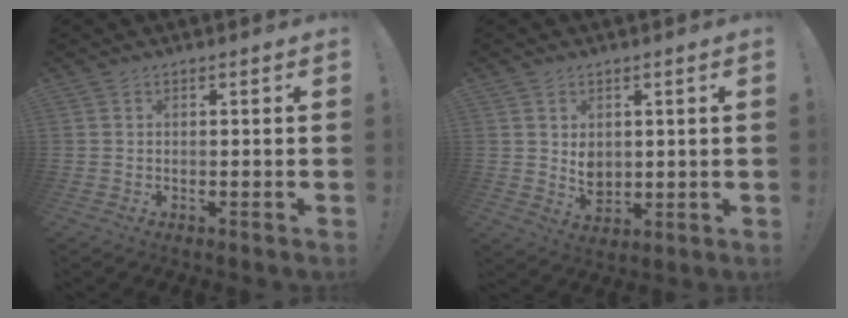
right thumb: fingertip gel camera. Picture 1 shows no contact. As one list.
[{"total": 5.9, "force": [2.0, 5.0, 2.5], "torque": [-0.024, -0.017, 0.040]}]